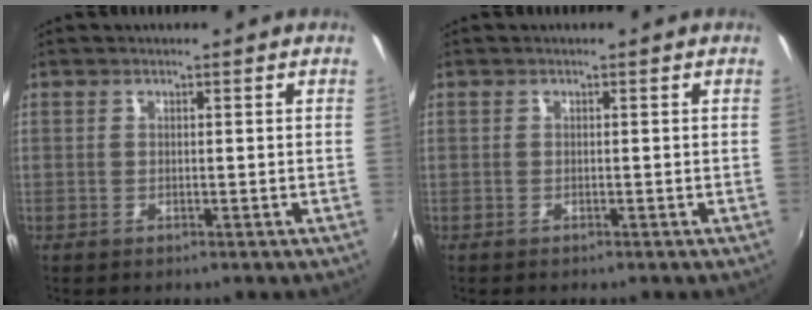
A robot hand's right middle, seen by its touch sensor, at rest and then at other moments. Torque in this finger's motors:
{"motor_torque": [-0.18, -0.22, -0.05, -0.01]}